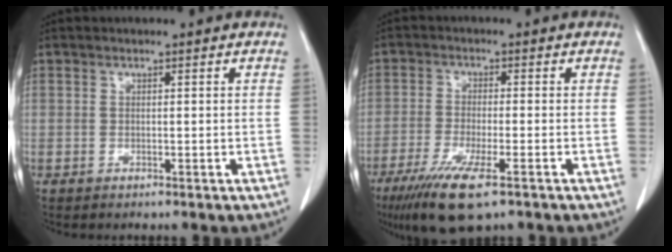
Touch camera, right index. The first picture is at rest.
{"total": 9.6, "force": [-5.9, 1.4, 7.4], "torque": [-0.137, -0.025, -0.097]}